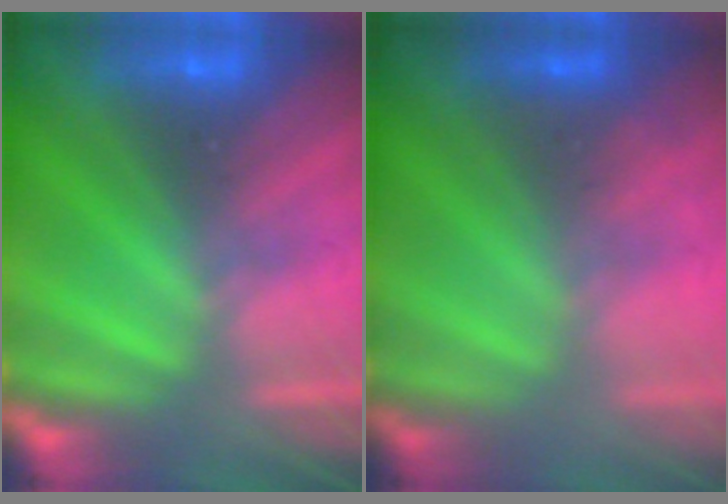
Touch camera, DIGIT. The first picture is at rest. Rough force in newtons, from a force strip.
{"total": 1.9}